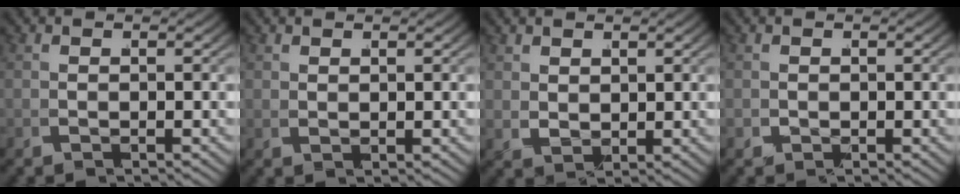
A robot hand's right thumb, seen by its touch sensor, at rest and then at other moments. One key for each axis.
{"total": 1.3, "fx": 1.1, "fy": 0.3, "fz": 0.6, "tx": -0.008, "ty": -0.001, "tz": 0.026}
{"total": 2.5, "fx": 1.8, "fy": 1.2, "fz": 1.2, "tx": -0.024, "ty": -0.009, "tz": 0.046}
{"total": 1.2, "fx": 0.0, "fy": 1.2, "fz": 0.2, "tx": -0.014, "ty": -0.001, "tz": 0.001}